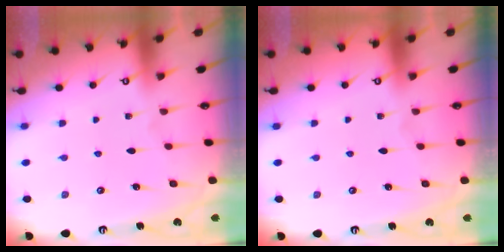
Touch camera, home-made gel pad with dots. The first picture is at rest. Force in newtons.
{"total": 0.0}